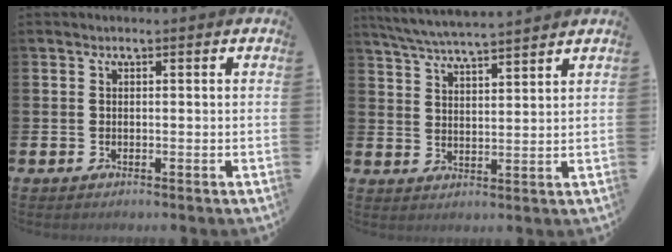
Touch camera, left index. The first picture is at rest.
{"total": 5.7, "force": [5.6, -0.1, 1.1], "torque": [-0.043, -0.031, 0.100]}